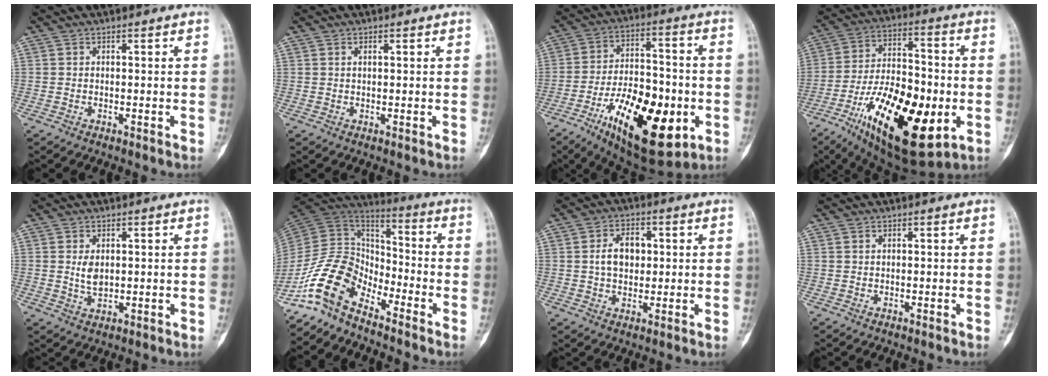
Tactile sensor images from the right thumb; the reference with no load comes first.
{"total": 0.9, "force": [0.4, 0.3, 0.7], "torque": [-0.015, 0.003, 0.008]}
{"total": 23.3, "force": [-8.1, 10.6, 19.1], "torque": [-0.293, 0.023, -0.114]}
{"total": 27.0, "force": [-8.4, 11.9, 22.7], "torque": [-0.392, 0.010, -0.120]}
{"total": 3.4, "force": [0.6, 2.1, 2.6], "torque": [-0.038, -0.008, 0.017]}
{"total": 12.8, "force": [-9.2, 6.6, 5.8], "torque": [-0.103, 0.088, -0.193]}
{"total": 6.9, "force": [1.1, 4.6, 4.9], "torque": [-0.068, 0.006, 0.017]}
{"total": 0.0}